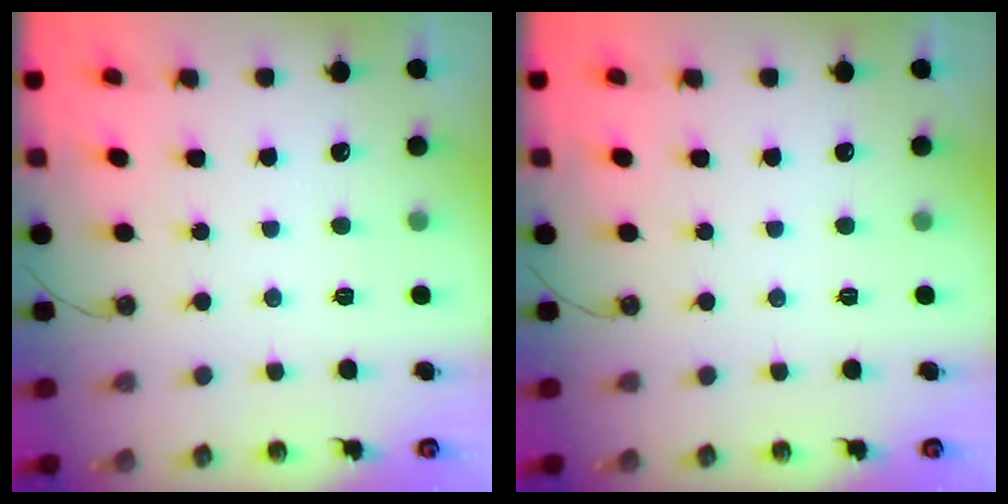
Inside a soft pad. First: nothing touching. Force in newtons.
{"total": 0.0}